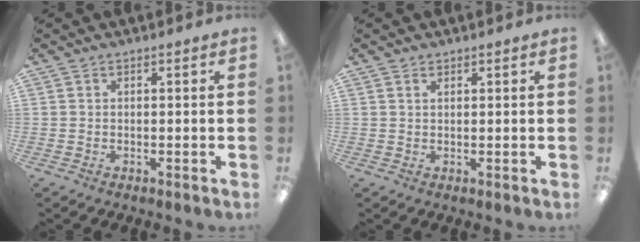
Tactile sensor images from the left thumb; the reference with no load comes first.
{"total": 1.2, "force": [0.9, 0.6, 0.4], "torque": [-0.010, 0.001, 0.017]}